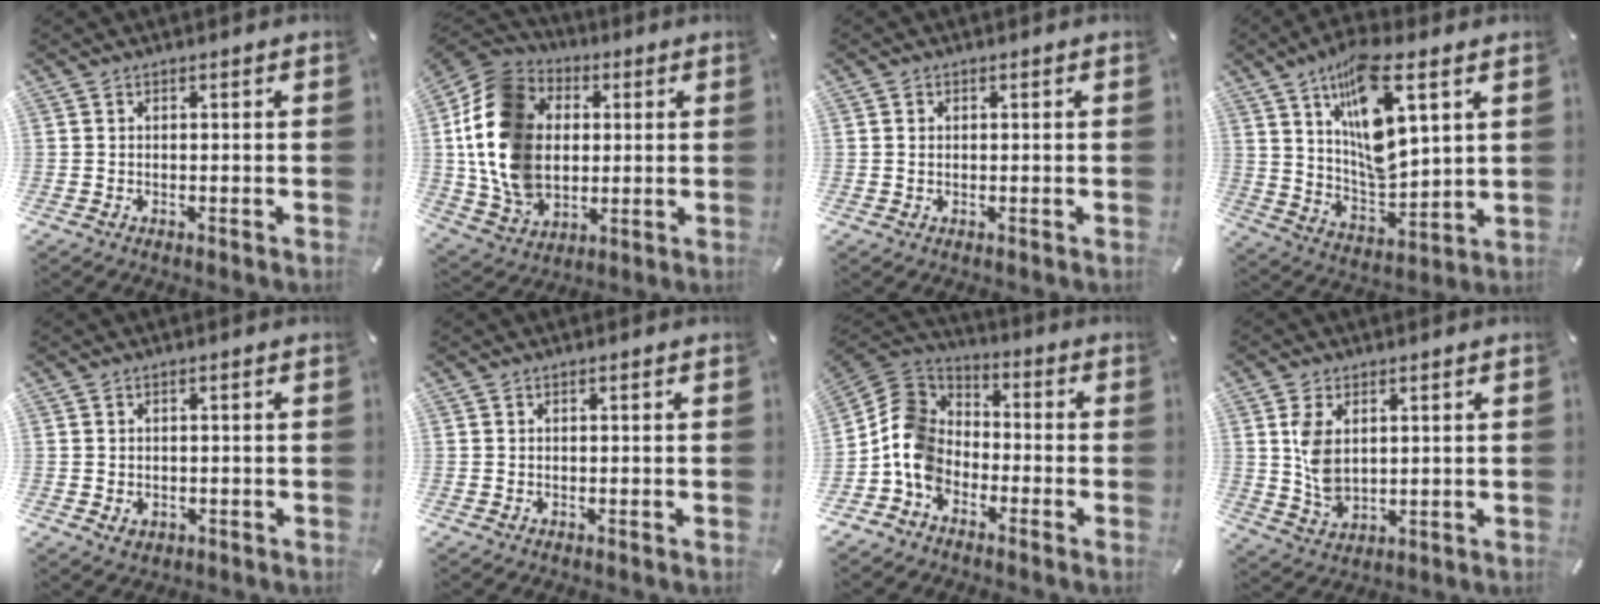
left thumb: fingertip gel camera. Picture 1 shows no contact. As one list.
[{"total": 18.0, "force": [0.9, 14.8, 10.2], "torque": [-0.234, 0.005, 0.019]}, {"total": 0.9, "force": [0.0, 0.8, 0.5], "torque": [-0.012, 0.004, 0.000]}, {"total": 16.0, "force": [8.5, 6.6, 11.8], "torque": [-0.219, -0.035, 0.143]}, {"total": 1.7, "force": [-0.4, 1.5, 0.7], "torque": [-0.013, 0.004, -0.008]}, {"total": 0.0}, {"total": 10.4, "force": [-4.8, 8.1, 4.4], "torque": [-0.110, 0.030, -0.093]}, {"total": 6.9, "force": [1.7, 4.6, 4.9], "torque": [-0.119, -0.005, 0.027]}]